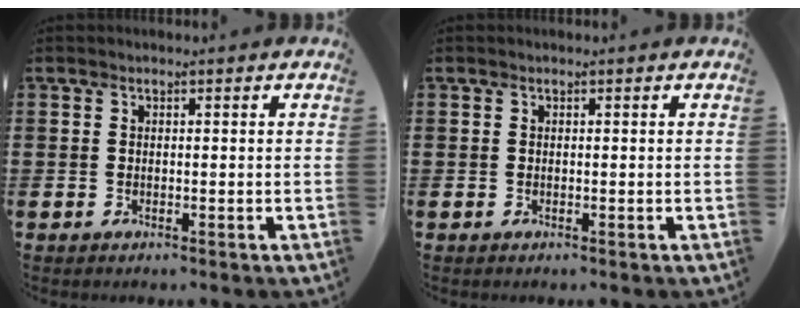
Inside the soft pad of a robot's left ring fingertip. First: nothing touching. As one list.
[{"total": 0.0}]